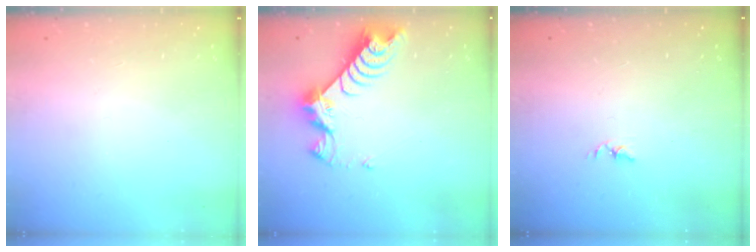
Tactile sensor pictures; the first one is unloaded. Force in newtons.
{"total": 8.1, "press": 8.1, "slide": 0.8}
{"total": 1.8, "press": 1.7, "slide": 0.3}